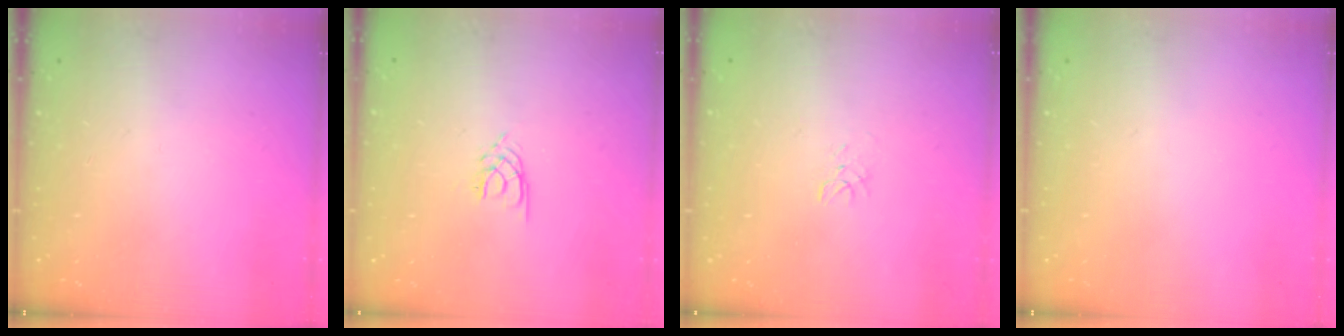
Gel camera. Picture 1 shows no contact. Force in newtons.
{"total": 2.1, "press": 2.0, "slide": 0.3}
{"total": 1.7, "press": 1.7, "slide": 0.2}
{"total": 0.0}